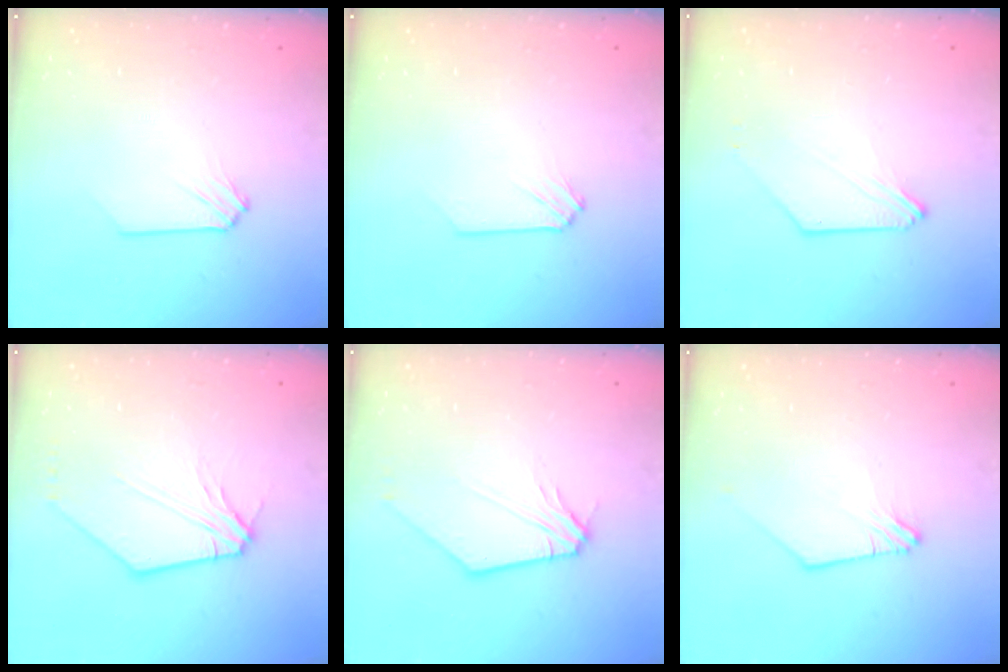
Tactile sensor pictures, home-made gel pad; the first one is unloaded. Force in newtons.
{"total": 0.0}
{"total": 0.0}
{"total": 9.6, "press": 9.5, "slide": 1.6}
{"total": 7.9, "press": 7.8, "slide": 1.3}
{"total": 0.0}